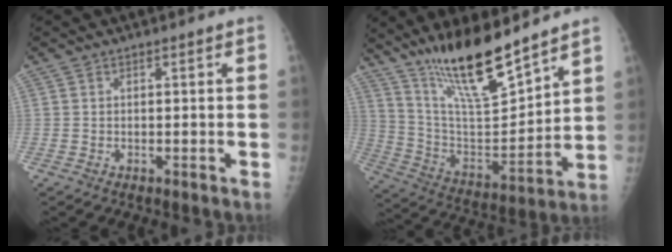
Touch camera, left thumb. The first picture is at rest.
{"total": 18.0, "force": [13.9, 3.4, 11.0], "torque": [-0.161, -0.085, 0.260]}